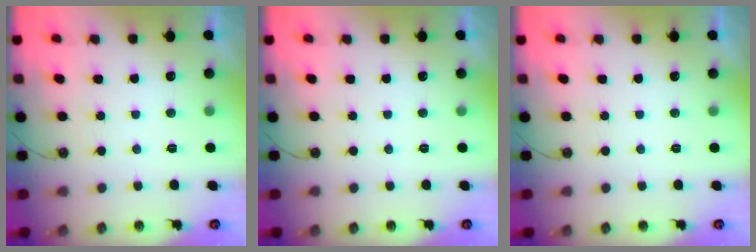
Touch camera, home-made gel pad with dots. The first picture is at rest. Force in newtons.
{"total": 0.0}
{"total": 0.0}